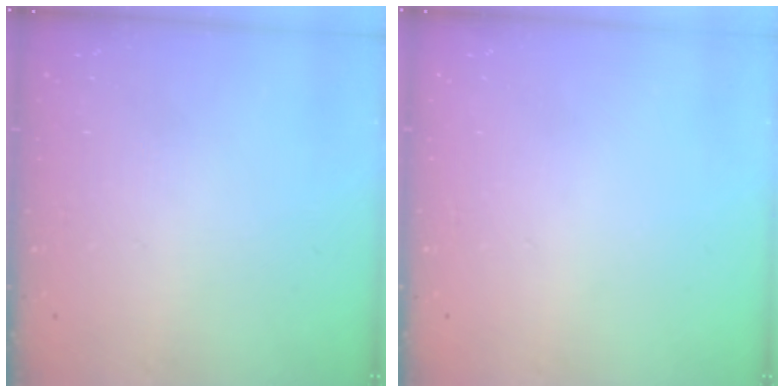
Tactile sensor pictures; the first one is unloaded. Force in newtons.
{"total": 0.0}